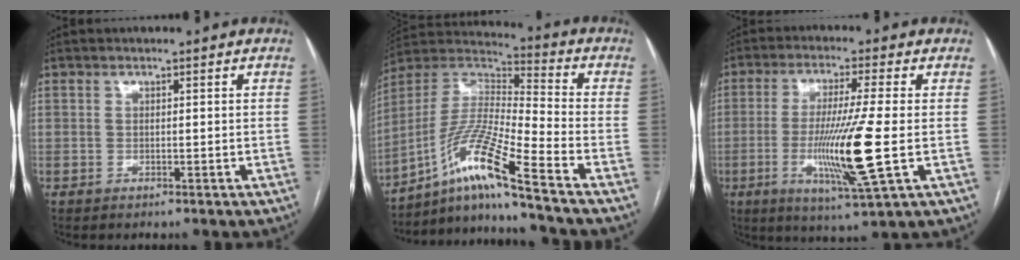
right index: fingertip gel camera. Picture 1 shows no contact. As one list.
[{"total": 14.0, "force": [-9.1, -1.4, 10.6], "torque": [-0.221, 0.003, -0.167]}, {"total": 12.6, "force": [-2.4, -0.8, 12.4], "torque": [-0.241, -0.026, -0.044]}]